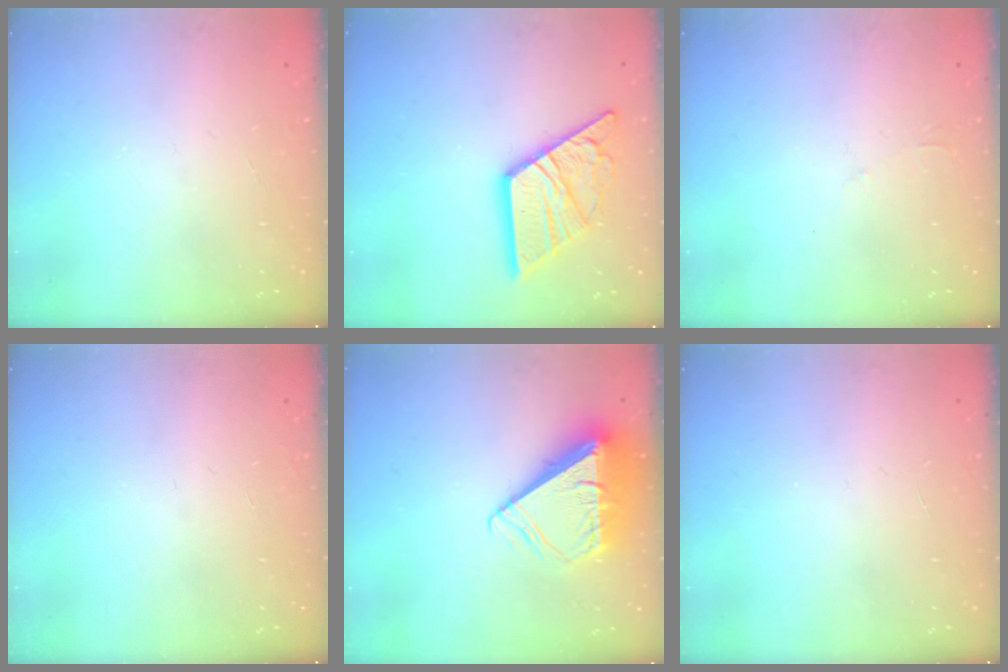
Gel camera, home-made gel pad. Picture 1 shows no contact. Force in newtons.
{"total": 17.2, "press": 17.1, "slide": 1.8}
{"total": 2.3, "press": 2.3, "slide": 0.4}
{"total": 0.0}
{"total": 11.2, "press": 11.1, "slide": 1.4}
{"total": 0.0}